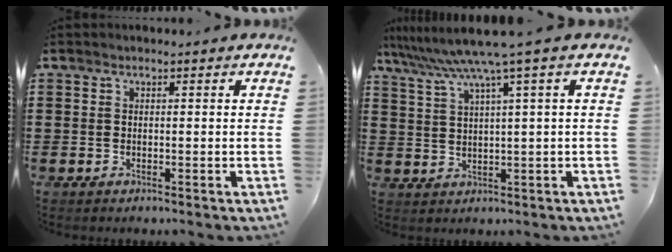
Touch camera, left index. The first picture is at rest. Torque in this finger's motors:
{"motor_torque": [1.02, -1.03, 0.62, 0.21]}